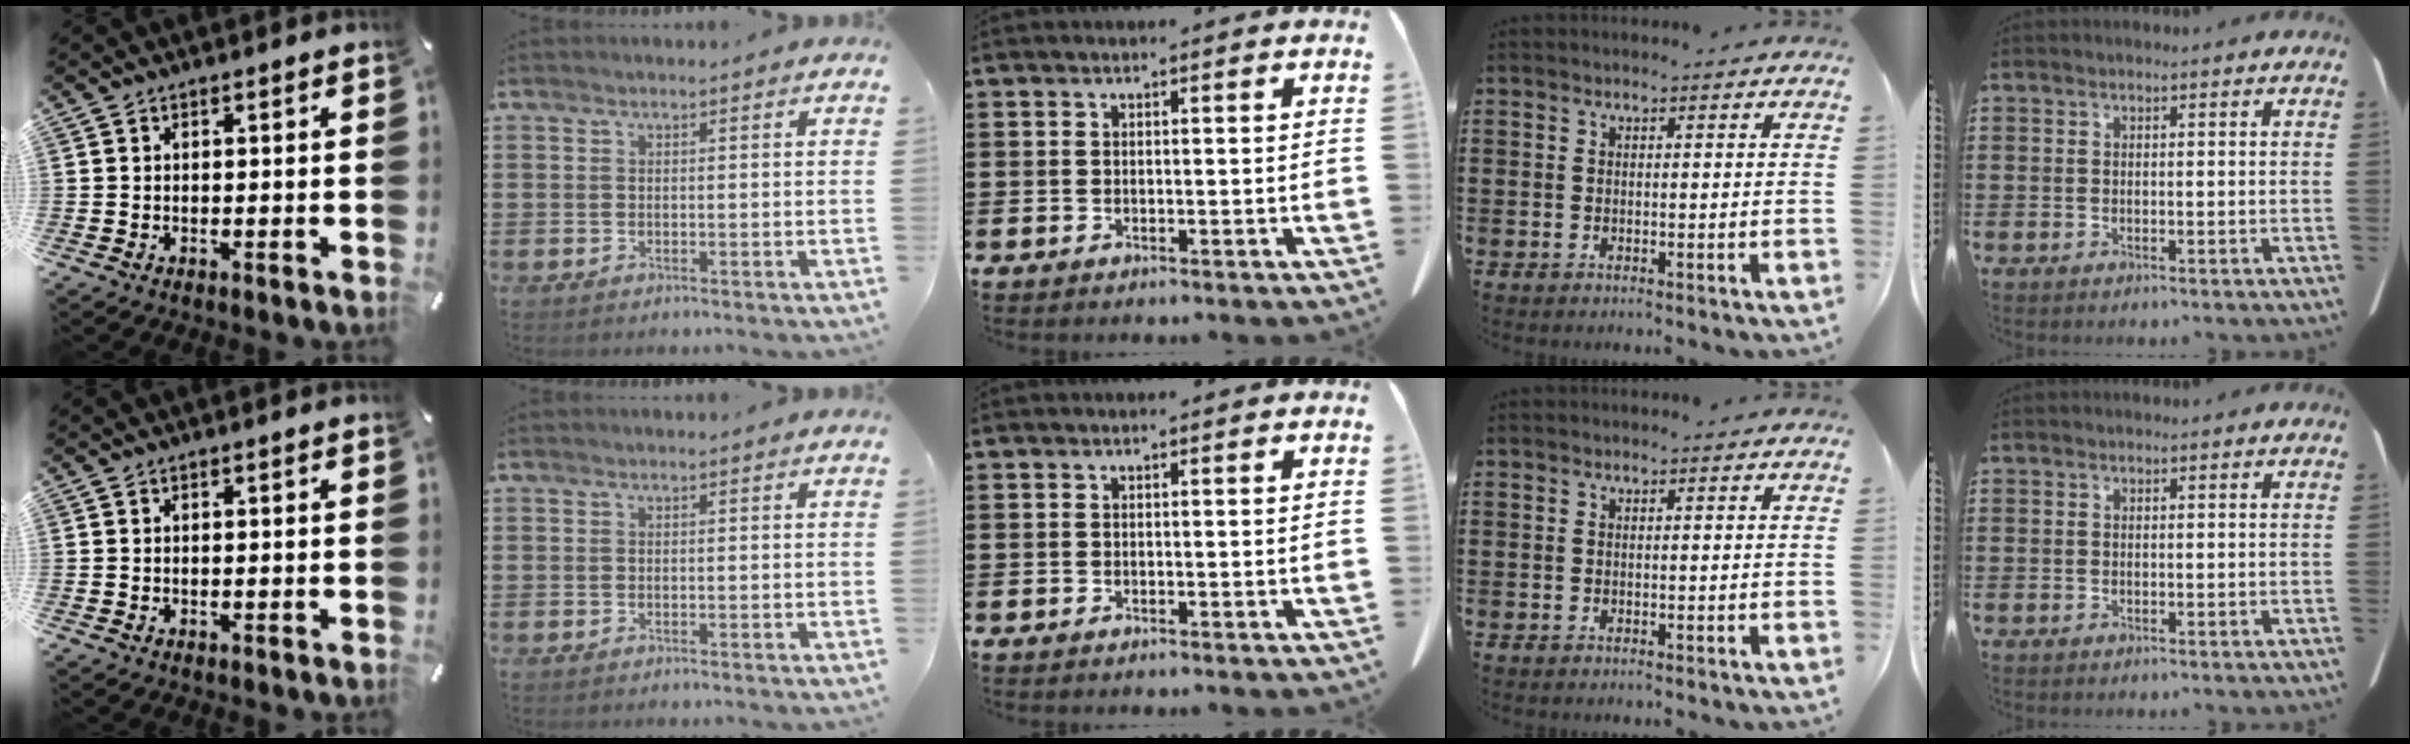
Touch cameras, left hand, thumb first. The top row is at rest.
{}